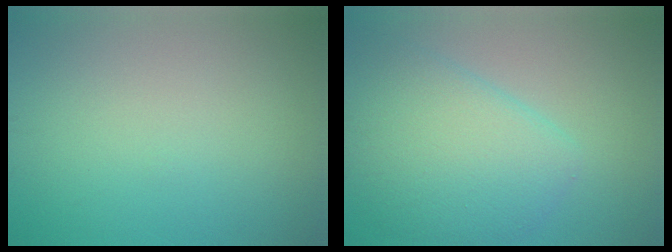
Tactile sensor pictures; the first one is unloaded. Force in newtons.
{"total": 7.4, "press": 7.4, "slide": 0.4}